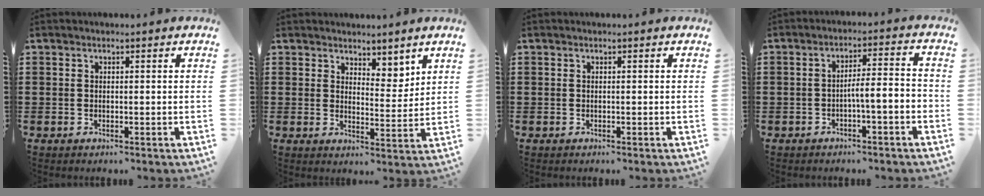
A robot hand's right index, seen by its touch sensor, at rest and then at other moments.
{"total": 4.1, "force": [3.6, 1.9, 0.5], "torque": [-0.007, -0.011, 0.065]}
{"total": 0.0}
{"total": 4.0, "force": [-2.1, 0.4, 3.4], "torque": [-0.063, 0.003, -0.045]}